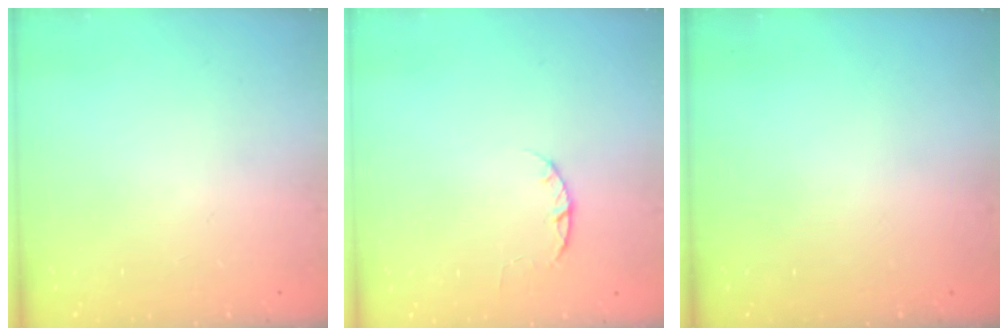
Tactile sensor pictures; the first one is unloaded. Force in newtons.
{"total": 2.4, "press": 2.4, "slide": 0.4}
{"total": 0.0}